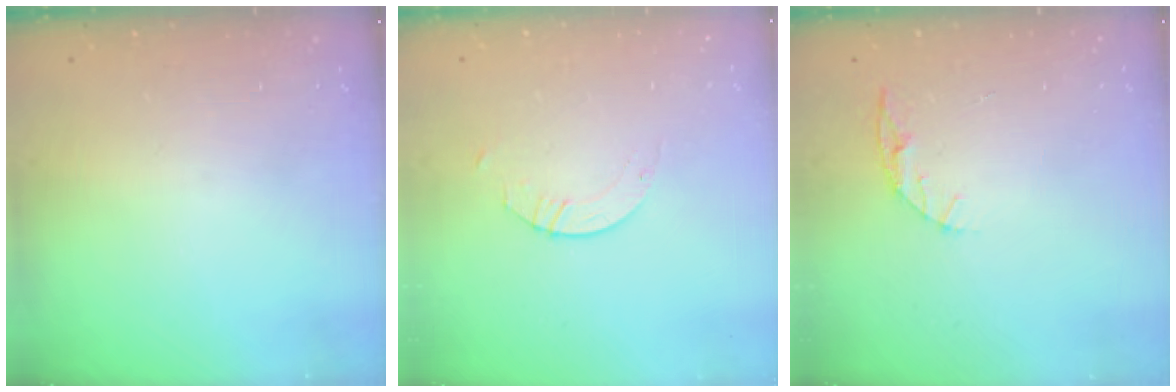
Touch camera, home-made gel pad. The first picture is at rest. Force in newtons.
{"total": 2.6, "press": 2.6, "slide": 0.2}
{"total": 5.0, "press": 5.0, "slide": 0.4}